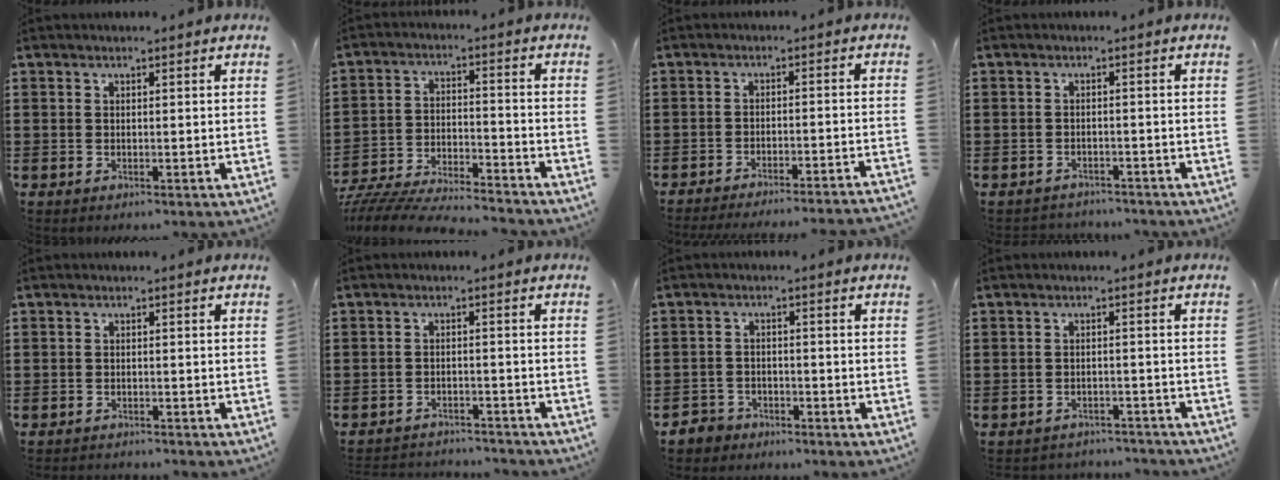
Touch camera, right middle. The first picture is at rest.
{"total": 6.6, "force": [-6.5, 0.4, 1.2], "torque": [-0.035, 0.000, -0.132]}
{"total": 3.2, "force": [-3.2, -0.4, 0.6], "torque": [-0.012, -0.001, -0.067]}
{"total": 1.9, "force": [-1.8, 0.3, -0.3], "torque": [-0.001, 0.001, -0.043]}
{"total": 1.4, "force": [-1.3, 0.2, -0.2], "torque": [0.001, 0.004, -0.031]}
{"total": 2.7, "force": [-2.7, 0.2, 0.0], "torque": [-0.007, 0.000, -0.058]}
{"total": 3.2, "force": [-3.0, 1.1, -0.3], "torque": [-0.012, -0.002, -0.068]}
{"total": 2.3, "force": [-2.3, 0.3, -0.1], "torque": [-0.005, 0.000, -0.050]}